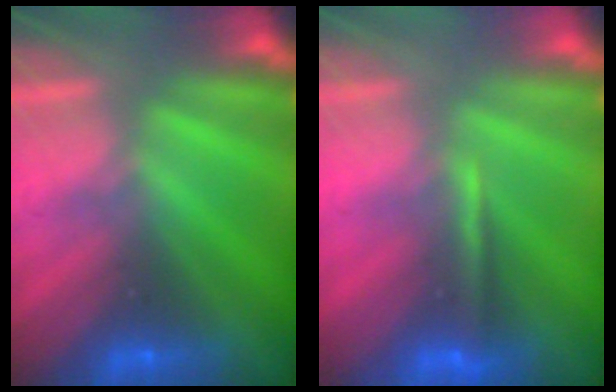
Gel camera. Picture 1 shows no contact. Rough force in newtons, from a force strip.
{"total": 1.3}